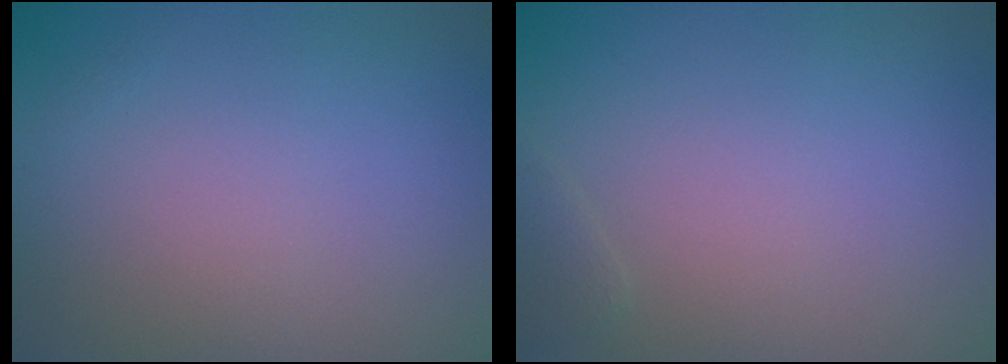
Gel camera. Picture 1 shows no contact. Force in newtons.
{"total": 0.9, "press": 0.9, "slide": 0.1}